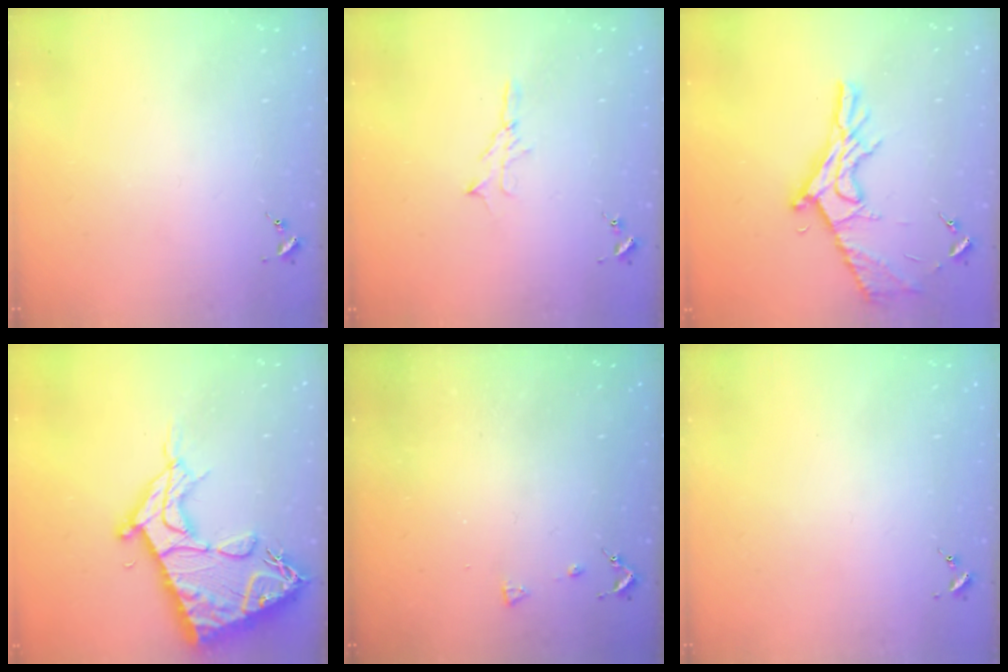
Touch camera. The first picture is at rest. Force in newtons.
{"total": 4.7, "press": 4.7, "slide": 0.5}
{"total": 13.9, "press": 13.9, "slide": 0.7}
{"total": 19.5, "press": 19.4, "slide": 1.8}
{"total": 3.3, "press": 3.3, "slide": 0.6}
{"total": 0.0}